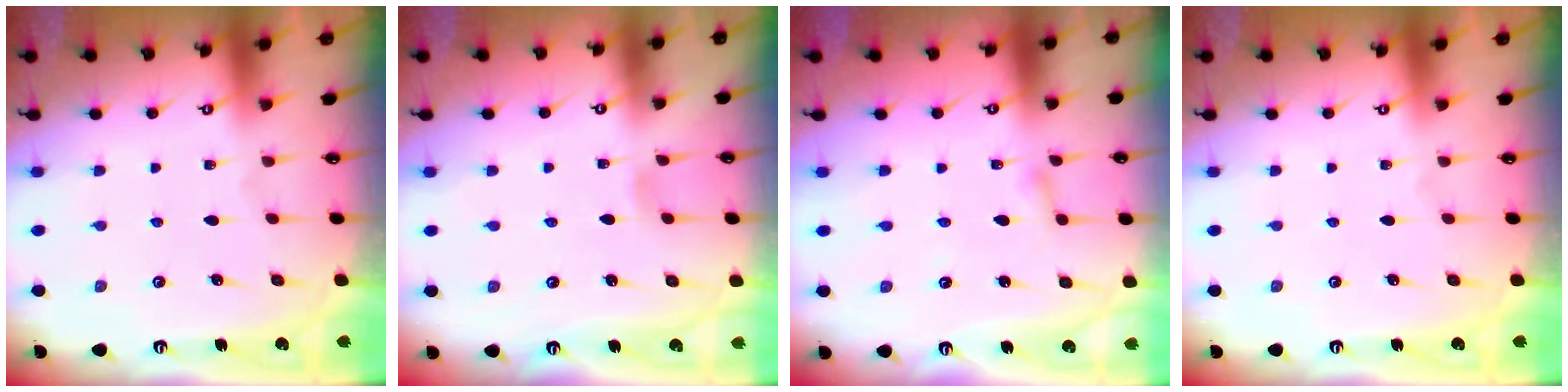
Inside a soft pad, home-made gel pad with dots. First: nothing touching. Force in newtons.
{"total": 2.7, "press": 2.7, "slide": 0.3}
{"total": 1.7, "press": 1.7, "slide": 0.2}
{"total": 0.0}